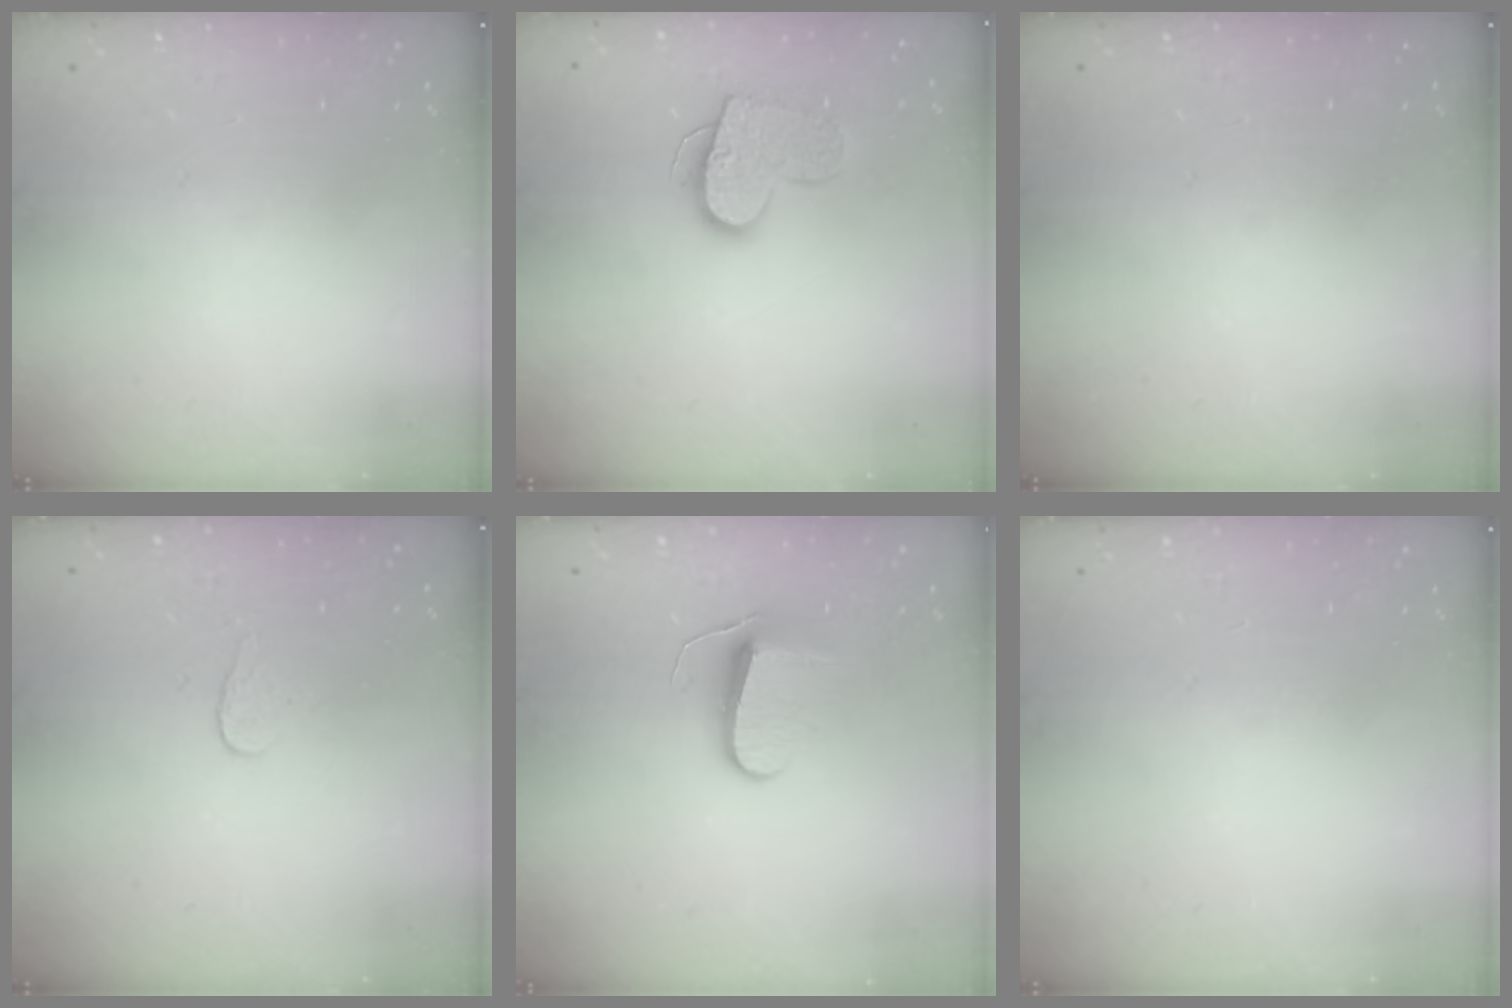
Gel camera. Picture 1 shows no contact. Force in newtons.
{"total": 12.4, "press": 12.4, "slide": 0.7}
{"total": 0.0}
{"total": 2.7, "press": 2.7, "slide": 0.3}
{"total": 8.5, "press": 8.5, "slide": 0.6}
{"total": 0.0}